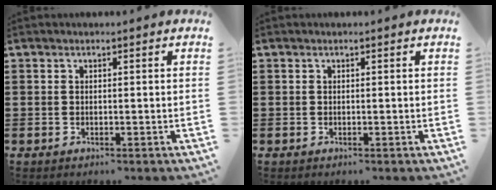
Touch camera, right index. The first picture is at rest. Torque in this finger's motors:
{"motor_torque": [0.00, 0.00, 0.00, 0.00]}